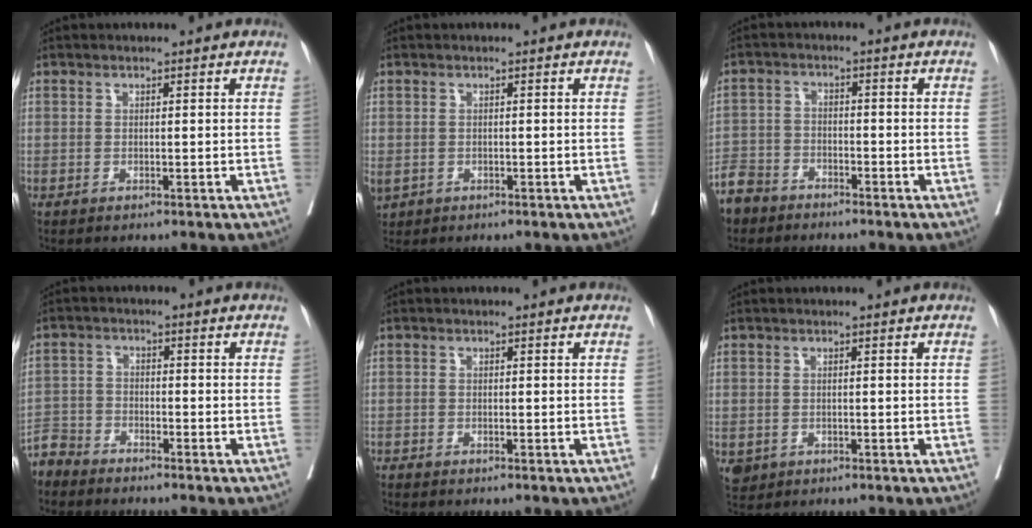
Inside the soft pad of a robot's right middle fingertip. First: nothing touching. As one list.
[{"total": 3.3, "force": [-1.3, 2.6, 1.6], "torque": [-0.045, -0.004, -0.014]}, {"total": 5.8, "force": [-4.9, 3.0, 0.5], "torque": [-0.016, -0.005, -0.099]}, {"total": 4.1, "force": [-4.0, 1.0, -0.4], "torque": [0.010, -0.009, -0.081]}, {"total": 0.8, "force": [-0.7, -0.2, 0.2], "torque": [-0.006, -0.001, -0.018]}, {"total": 1.8, "force": [-0.7, 1.6, 0.6], "torque": [-0.012, 0.000, -0.005]}]